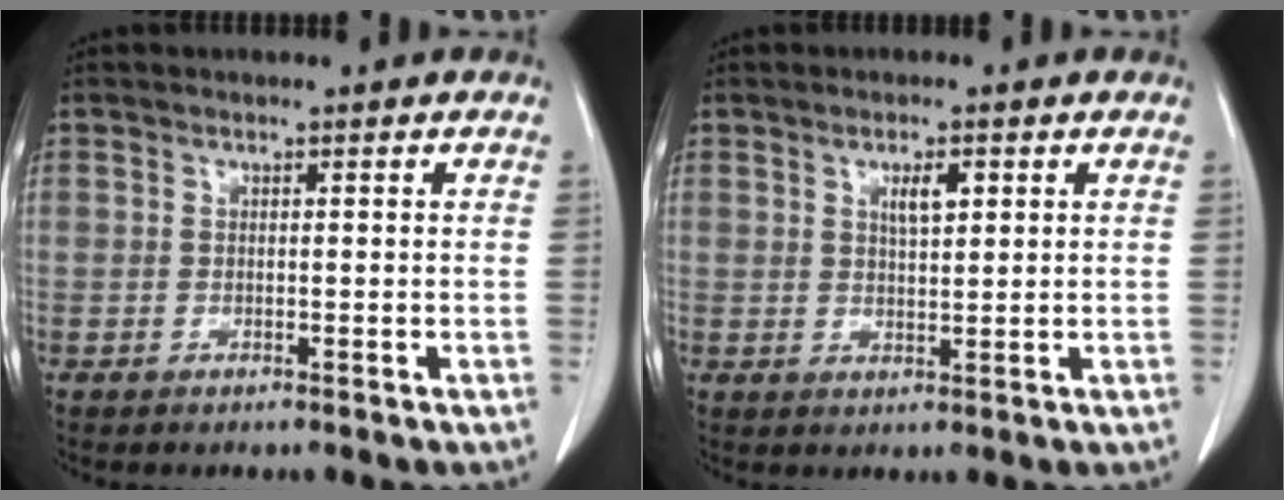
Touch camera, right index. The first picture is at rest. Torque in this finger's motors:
{"motor_torque": [0.09, 0.10, 0.02, 0.06]}